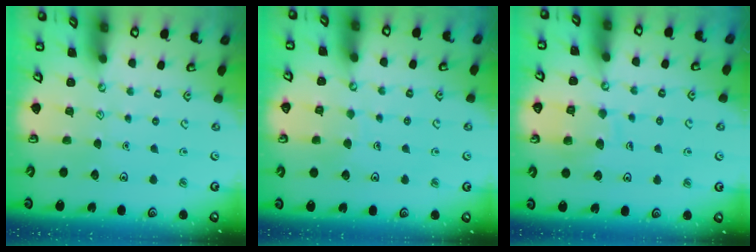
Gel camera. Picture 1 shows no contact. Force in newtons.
{"total": 3.9, "press": 3.9, "slide": 0.4}
{"total": 9.6, "press": 9.6, "slide": 0.9}